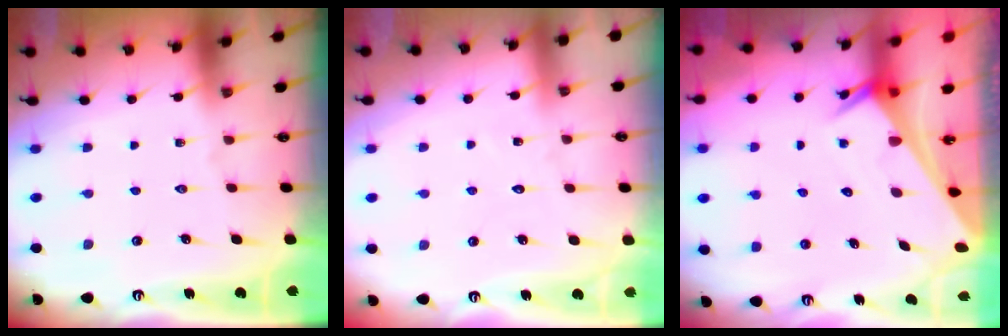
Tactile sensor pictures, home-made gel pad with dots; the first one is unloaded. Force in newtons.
{"total": 4.5, "press": 4.5, "slide": 0.4}
{"total": 2.6, "press": 2.6, "slide": 0.1}